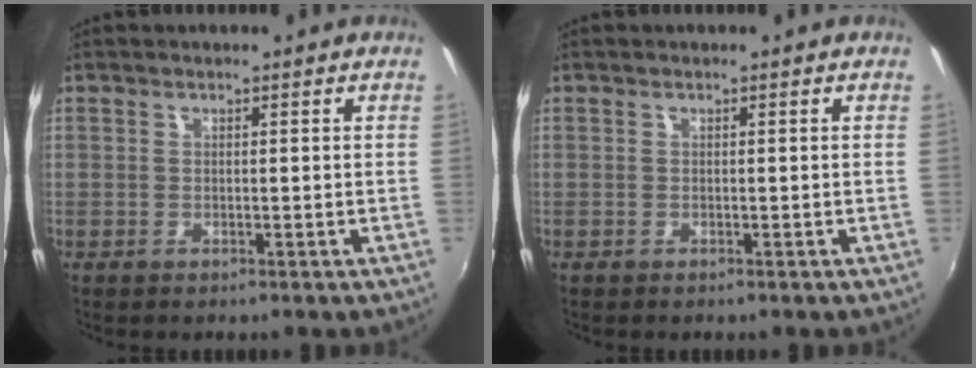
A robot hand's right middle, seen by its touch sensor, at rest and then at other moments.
{"total": 0.0}